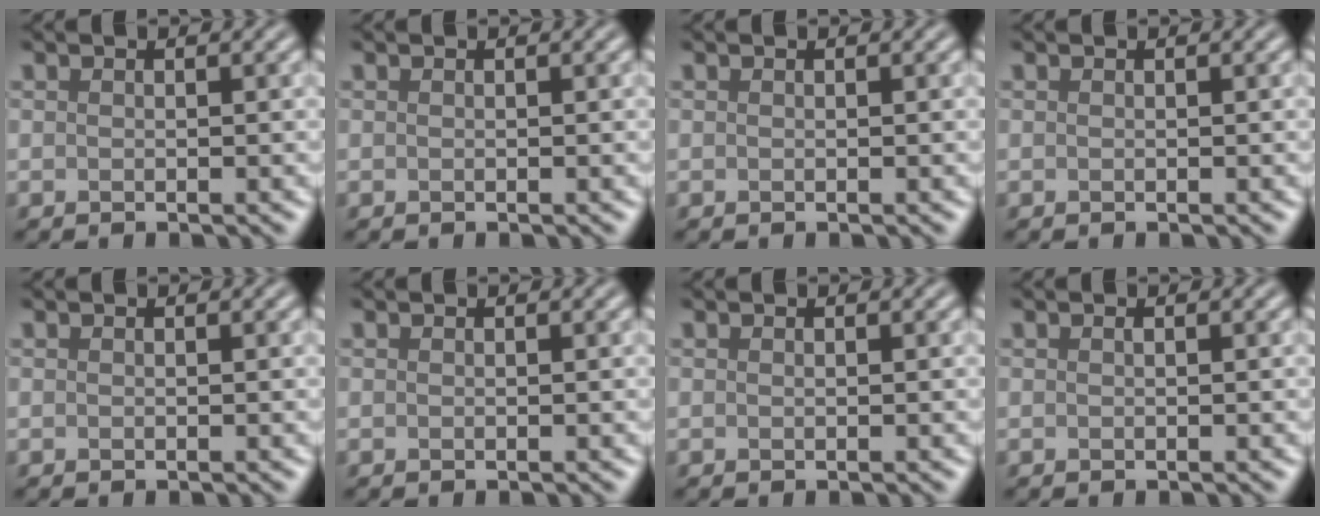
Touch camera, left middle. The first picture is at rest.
{"total": 0.0}
{"total": 0.0}
{"total": 0.0}
{"total": 0.0}
{"total": 0.0}
{"total": 0.0}
{"total": 0.0}